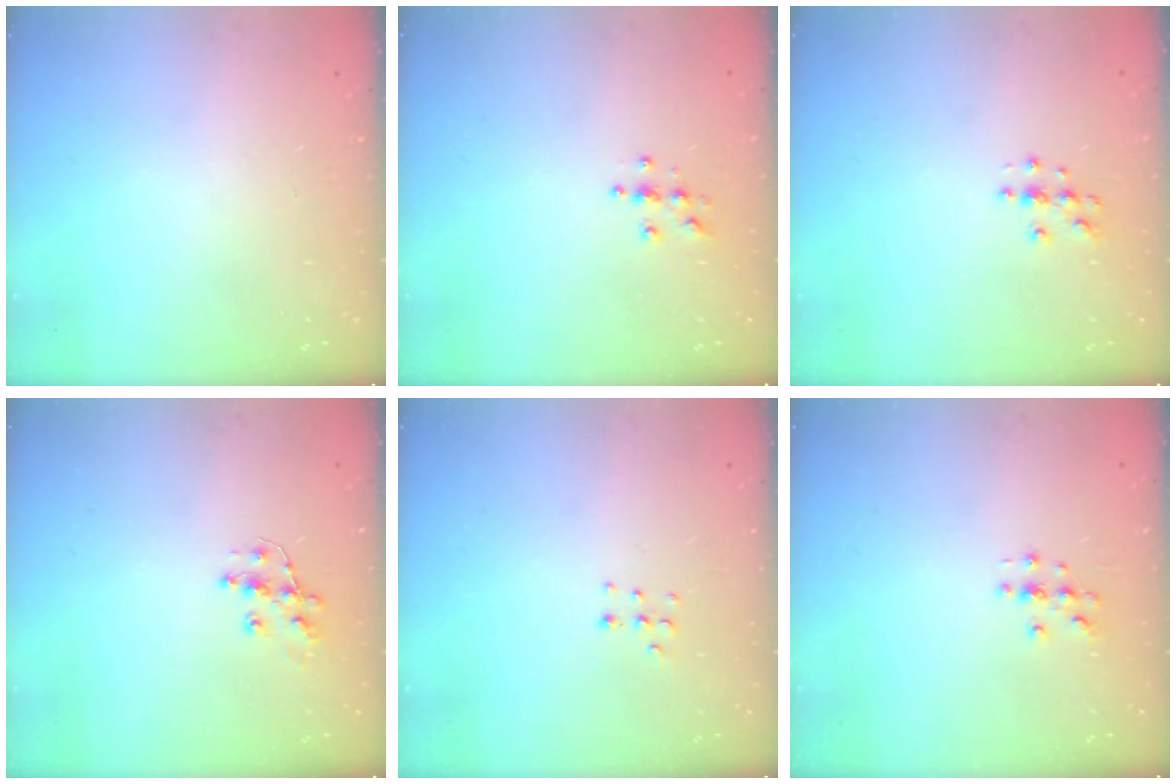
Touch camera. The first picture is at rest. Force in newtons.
{"total": 4.0, "press": 4.0, "slide": 0.4}
{"total": 3.8, "press": 3.8, "slide": 0.4}
{"total": 8.8, "press": 8.8, "slide": 0.6}
{"total": 4.3, "press": 4.2, "slide": 1.1}
{"total": 3.2, "press": 3.2, "slide": 0.3}